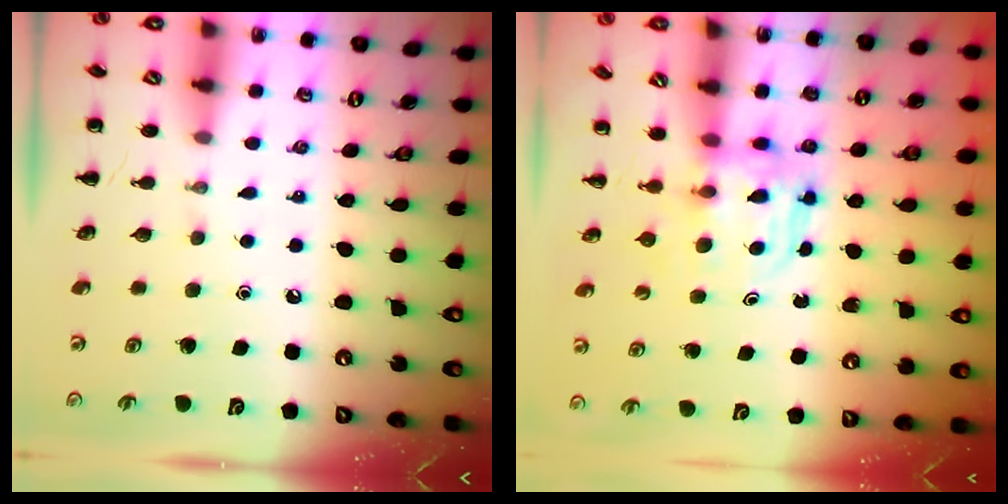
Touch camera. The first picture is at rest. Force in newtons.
{"total": 3.7, "press": 3.7, "slide": 0.2}